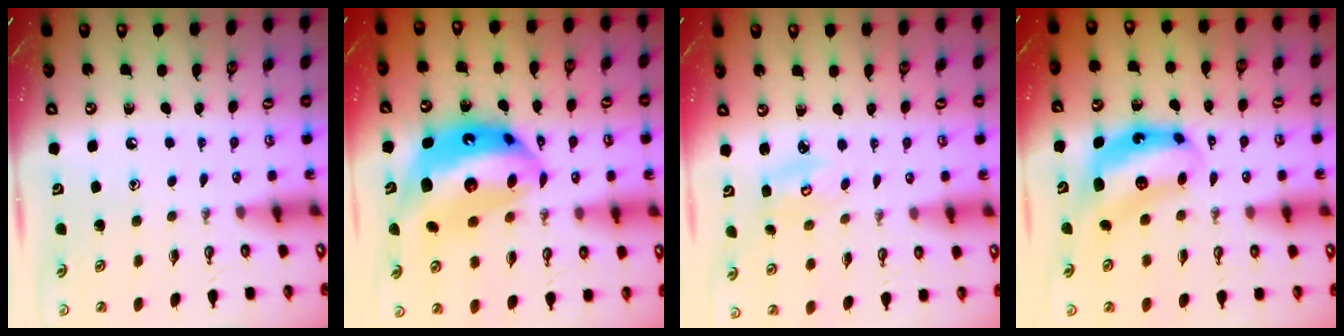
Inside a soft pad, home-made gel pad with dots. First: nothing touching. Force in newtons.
{"total": 18.8, "press": 18.7, "slide": 1.7}
{"total": 3.6, "press": 3.6, "slide": 0.2}
{"total": 7.5, "press": 7.4, "slide": 0.7}